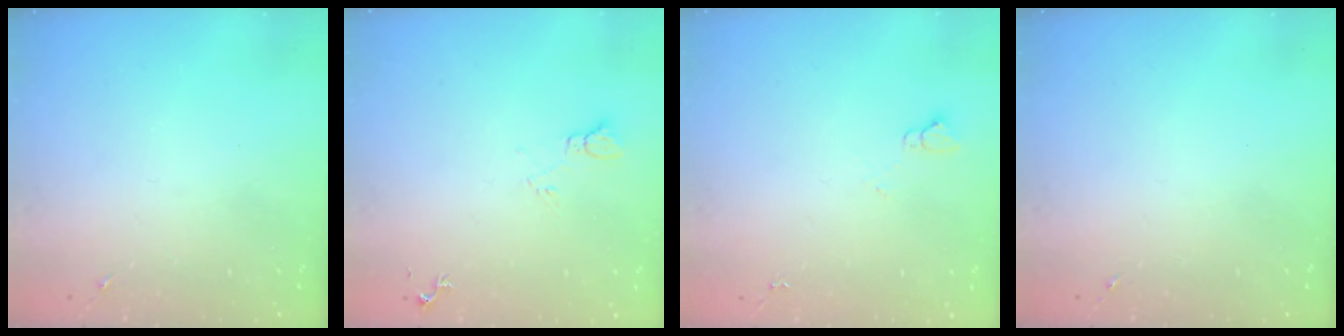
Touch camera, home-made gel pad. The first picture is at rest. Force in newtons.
{"total": 4.6, "press": 4.6, "slide": 0.6}
{"total": 3.1, "press": 3.0, "slide": 0.3}
{"total": 0.0}